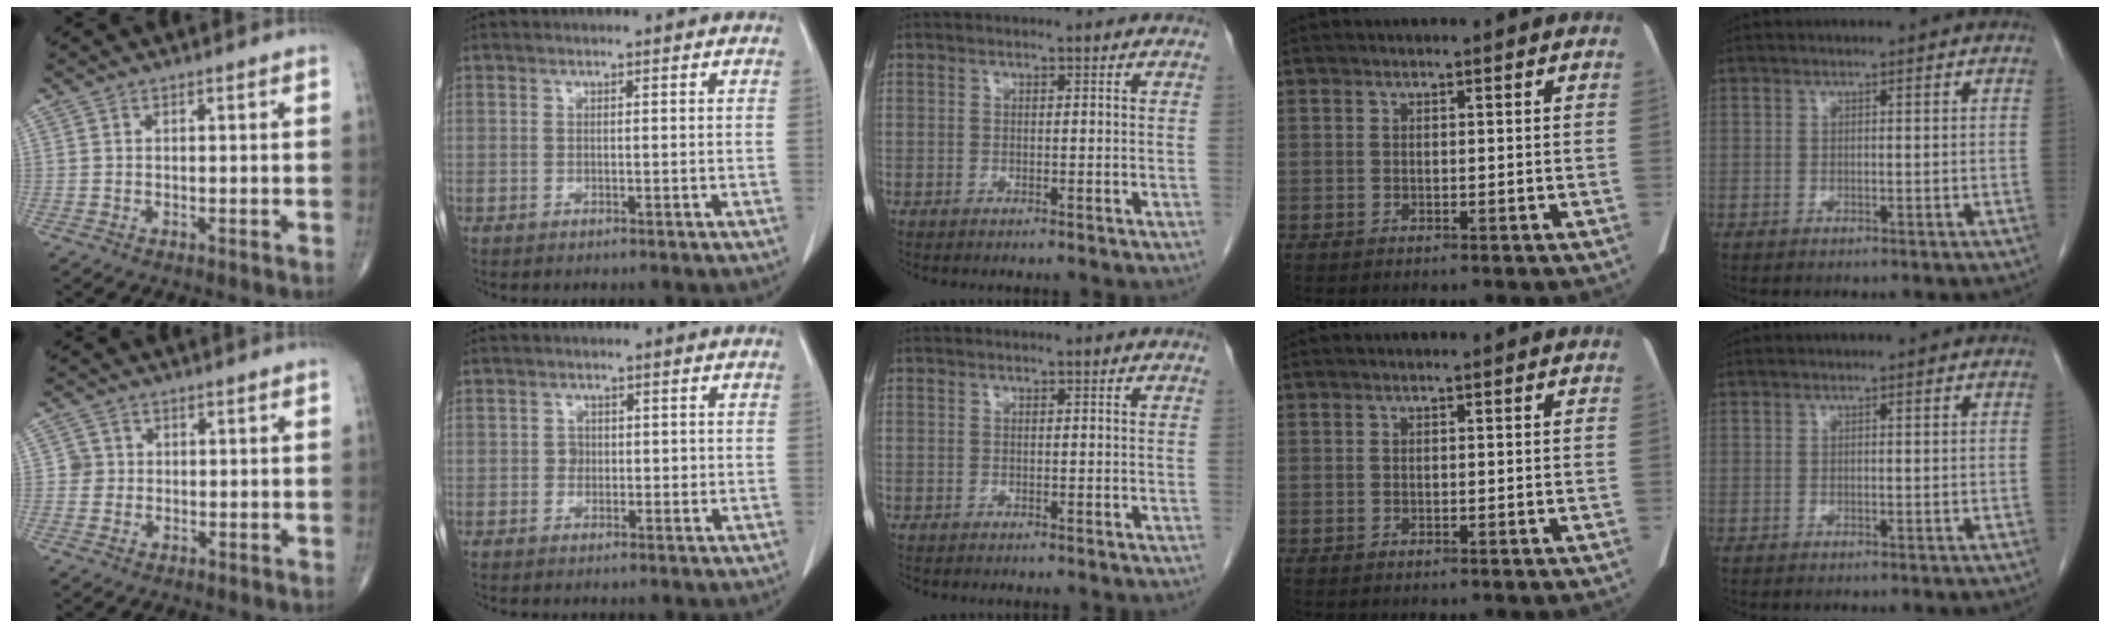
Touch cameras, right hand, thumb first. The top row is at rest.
{"thumb": {"total": 2.2, "force": [0.1, 2.2, 0.0], "torque": [0.016, 0.006, -0.002]}, "index": {"total": 1.6, "force": [-0.1, 1.4, 0.7], "torque": [-0.003, 0.008, 0.000]}}